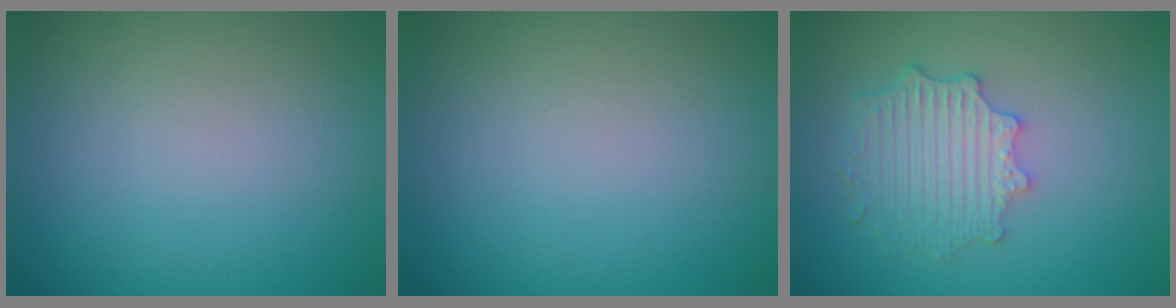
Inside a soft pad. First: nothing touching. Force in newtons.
{"total": 0.0}
{"total": 4.2, "press": 3.5, "slide": 2.4}